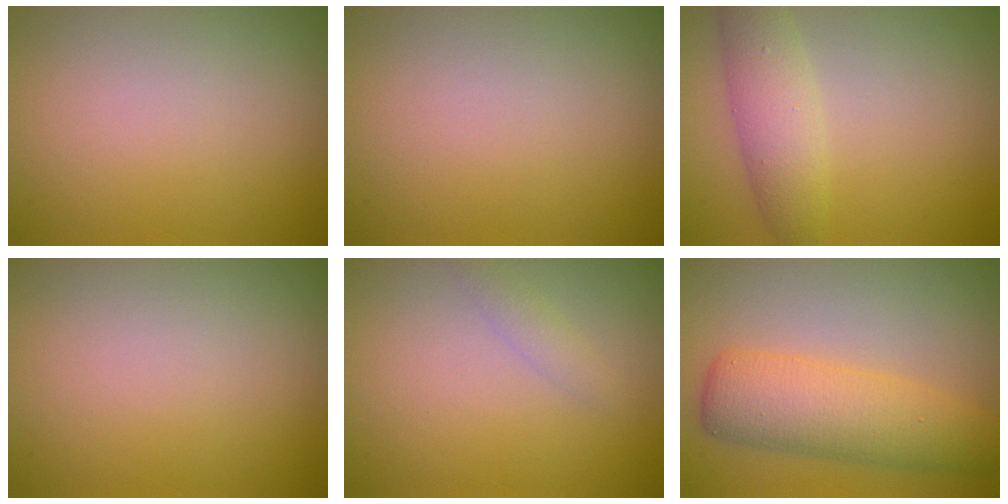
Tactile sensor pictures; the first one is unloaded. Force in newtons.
{"total": 0.0}
{"total": 3.9, "press": 3.9, "slide": 0.1}
{"total": 0.0}
{"total": 1.2, "press": 1.2, "slide": 0.1}
{"total": 6.1, "press": 6.1, "slide": 0.2}